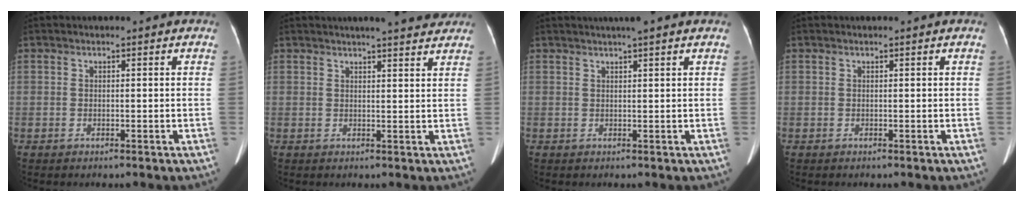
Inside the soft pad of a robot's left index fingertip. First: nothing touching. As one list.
[{"total": 8.0, "force": [7.0, 0.8, 3.7], "torque": [-0.049, 0.008, 0.075]}, {"total": 4.1, "force": [3.2, 0.0, 2.5], "torque": [-0.036, 0.022, 0.046]}, {"total": 0.0}]